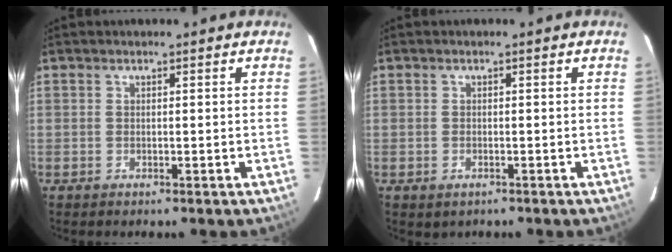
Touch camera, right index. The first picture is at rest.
{"total": 1.1, "force": [-0.6, 0.8, 0.4], "torque": [-0.011, 0.000, 0.000]}